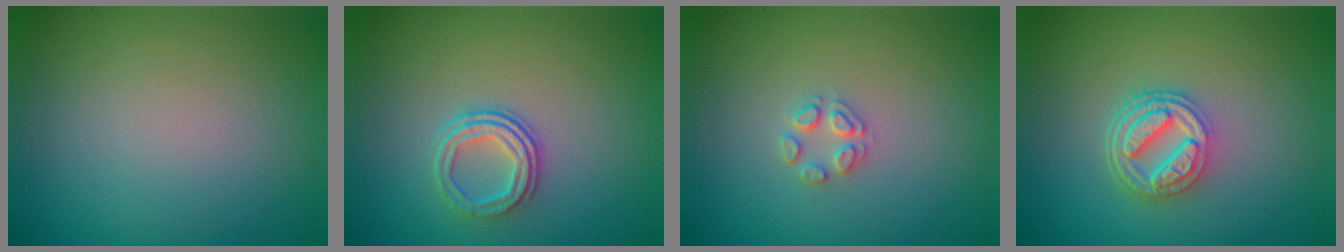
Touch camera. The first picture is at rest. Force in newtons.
{"total": 3.0, "press": 2.3, "slide": 1.9}
{"total": 1.7, "press": 1.6, "slide": 0.2}
{"total": 4.6, "press": 3.4, "slide": 3.2}